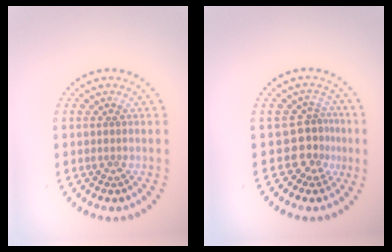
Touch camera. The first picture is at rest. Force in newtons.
{"total": 3.0, "press": 2.0, "slide": 2.2}